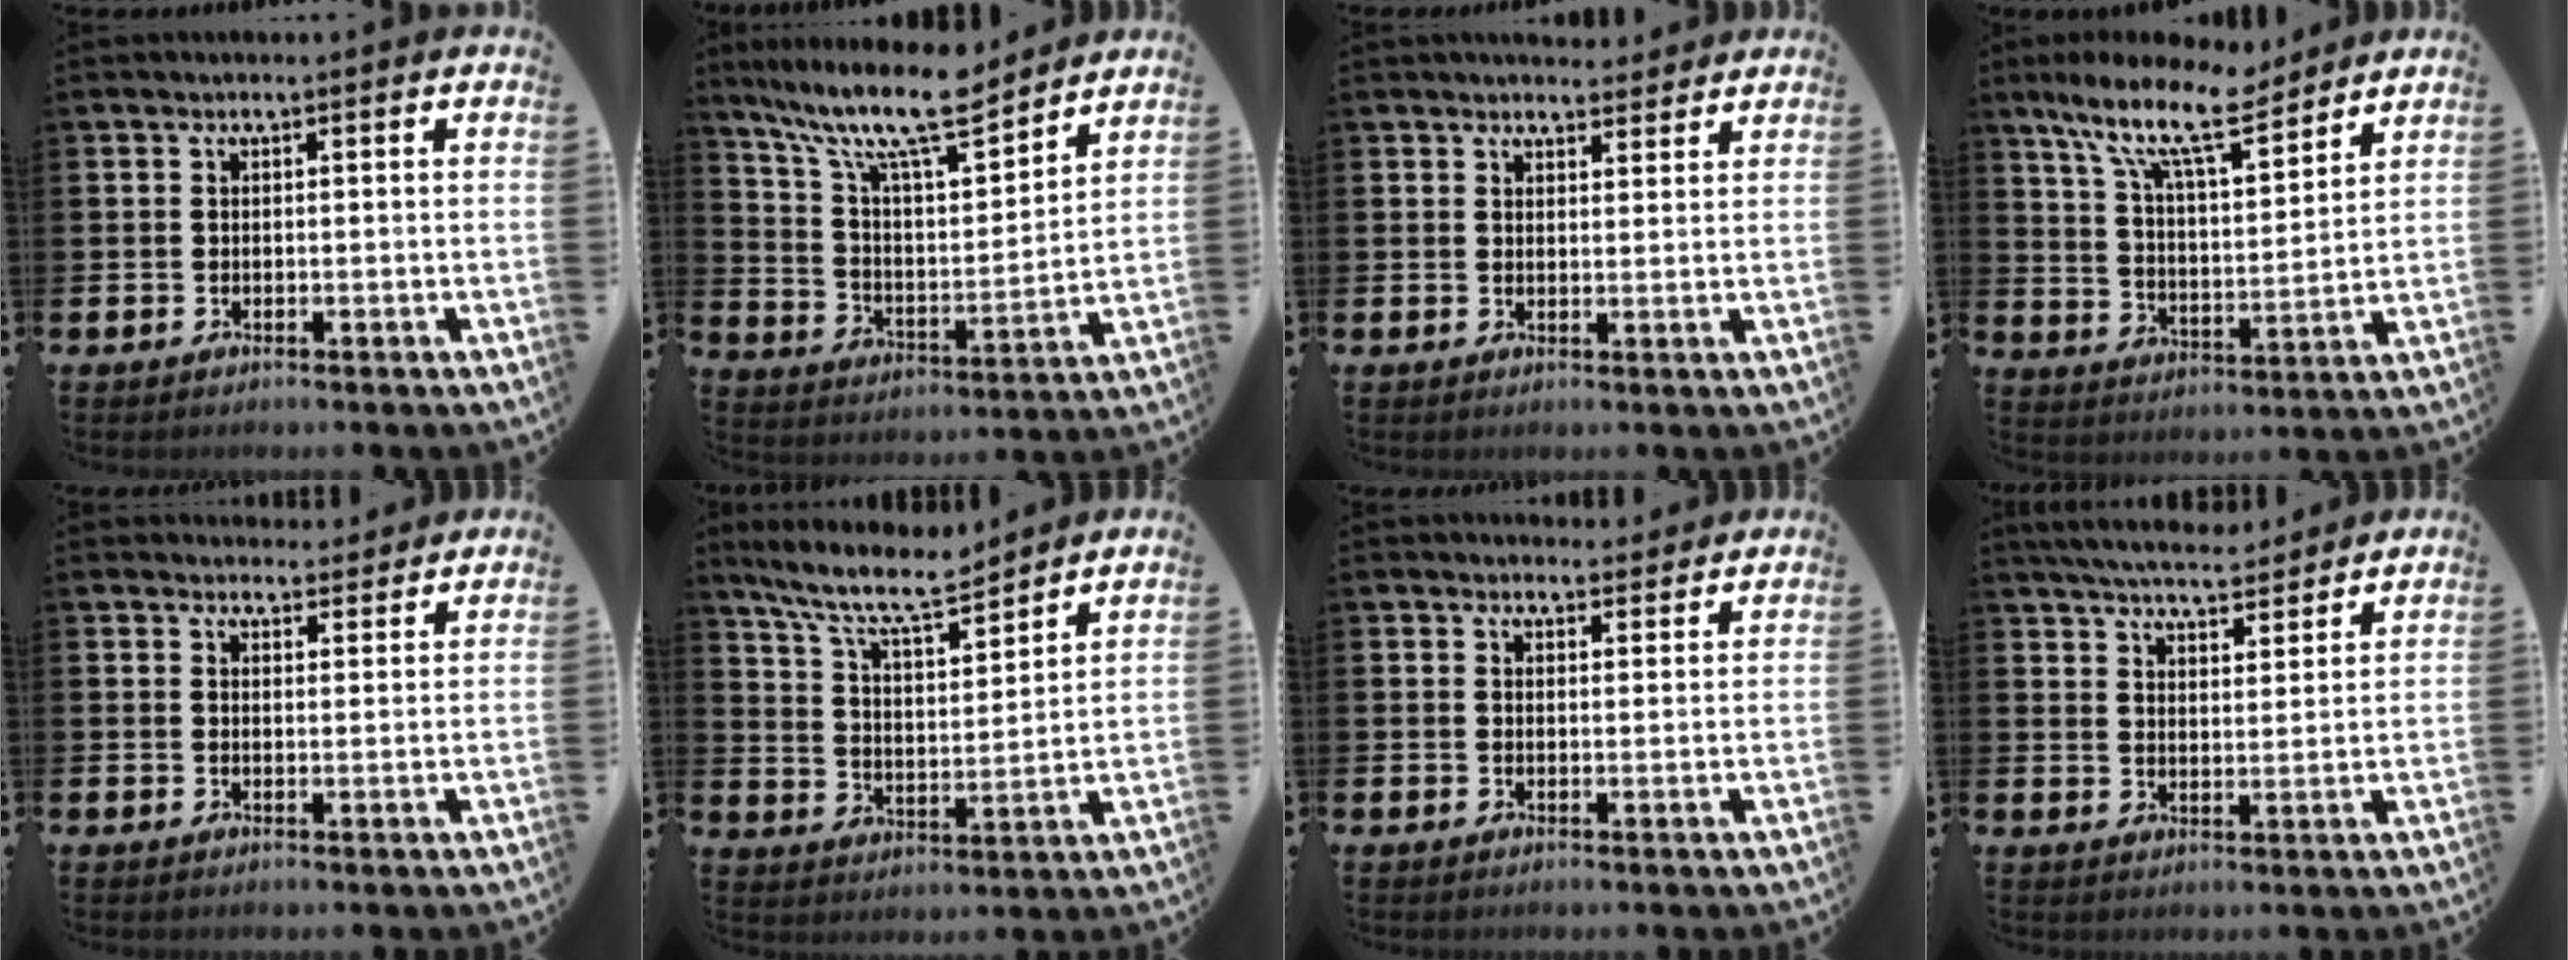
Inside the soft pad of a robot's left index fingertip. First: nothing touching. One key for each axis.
{"total": 12.8, "fx": 10.8, "fy": 2.5, "fz": 6.4, "tx": -0.143, "ty": -0.065, "tz": 0.185}
{"total": 3.3, "fx": 3.2, "fy": 0.8, "fz": 0.0, "tx": 0.003, "ty": -0.017, "tz": 0.057}
{"total": 12.5, "fx": 9.8, "fy": 3.5, "fz": 6.9, "tx": -0.155, "ty": -0.048, "tz": 0.168}
{"total": 3.3, "fx": 3.2, "fy": 0.7, "fz": -0.1, "tx": 0.005, "ty": -0.020, "tz": 0.056}
{"total": 9.9, "fx": 8.8, "fy": 1.9, "fz": 4.2, "tx": -0.110, "ty": -0.045, "tz": 0.157}
{"total": 2.8, "fx": 2.7, "fy": 0.6, "fz": -0.1, "tx": 0.006, "ty": -0.017, "tz": 0.047}
{"total": 6.0, "fx": 5.8, "fy": 0.8, "fz": 1.1, "tx": -0.038, "ty": -0.029, "tz": 0.104}